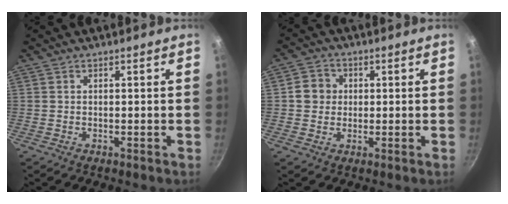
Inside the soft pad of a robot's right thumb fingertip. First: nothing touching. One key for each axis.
{"total": 4.7, "fx": 0.4, "fy": 4.4, "fz": 1.6, "tx": 0.000, "ty": 0.006, "tz": -0.004}